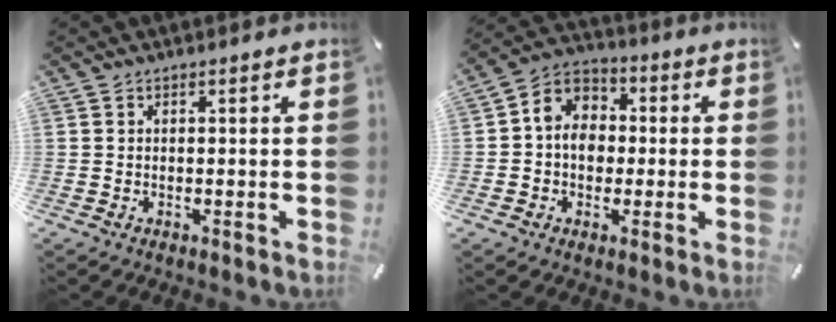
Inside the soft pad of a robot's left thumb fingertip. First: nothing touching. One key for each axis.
{"total": 8.0, "fx": -0.5, "fy": 7.2, "fz": 3.5, "tx": -0.083, "ty": 0.010, "tz": -0.015}